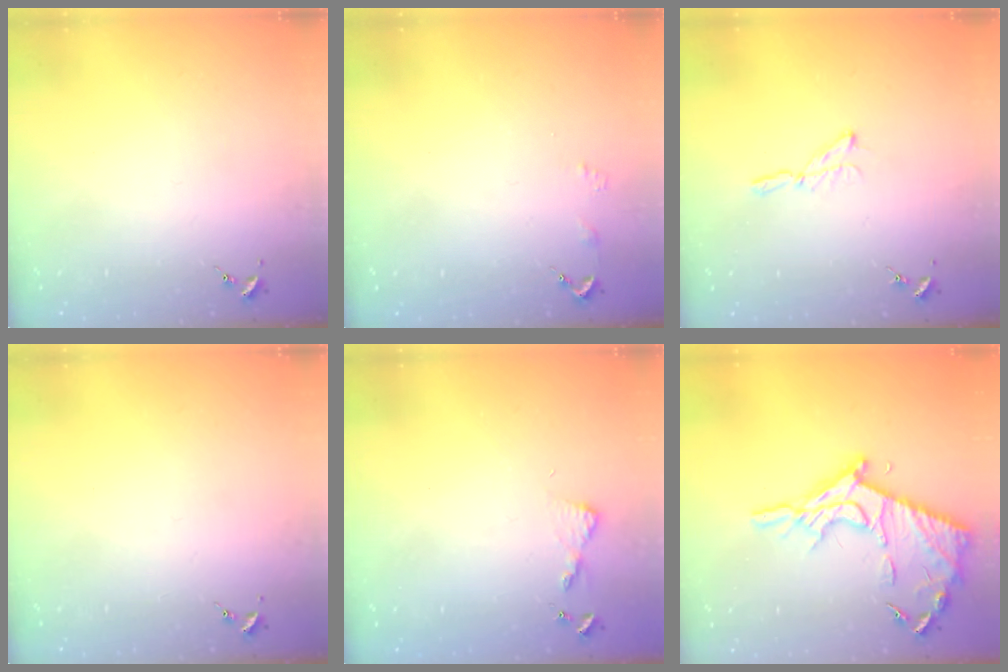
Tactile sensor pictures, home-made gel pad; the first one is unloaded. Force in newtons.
{"total": 2.4, "press": 2.4, "slide": 0.3}
{"total": 3.9, "press": 3.9, "slide": 0.4}
{"total": 0.0}
{"total": 4.5, "press": 4.4, "slide": 0.5}
{"total": 18.3, "press": 18.2, "slide": 1.4}